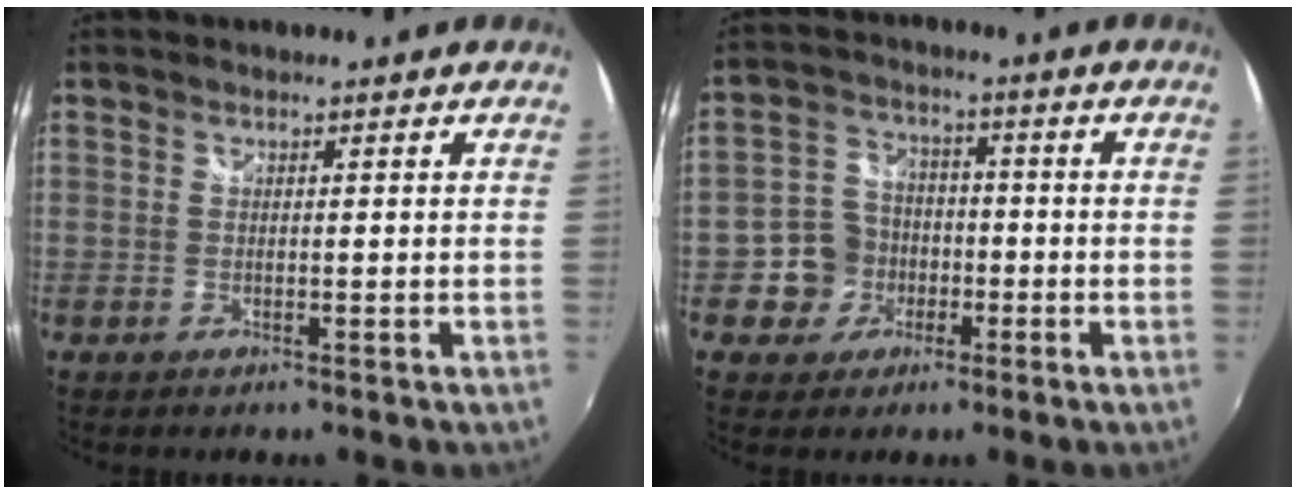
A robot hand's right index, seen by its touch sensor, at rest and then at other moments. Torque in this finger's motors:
{"motor_torque": [0.06, -0.01, -0.33, -0.21]}